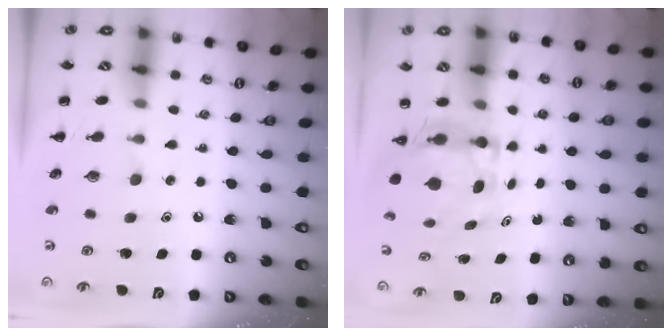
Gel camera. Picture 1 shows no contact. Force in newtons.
{"total": 4.2, "press": 4.2, "slide": 0.3}